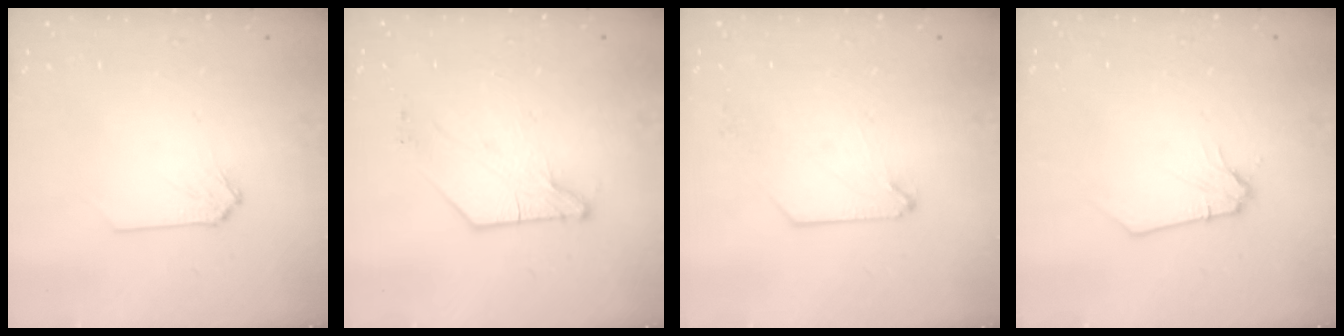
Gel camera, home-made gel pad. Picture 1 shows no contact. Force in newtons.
{"total": 6.1, "press": 6.1, "slide": 0.7}
{"total": 0.0}
{"total": 1.2, "press": 1.2, "slide": 0.1}